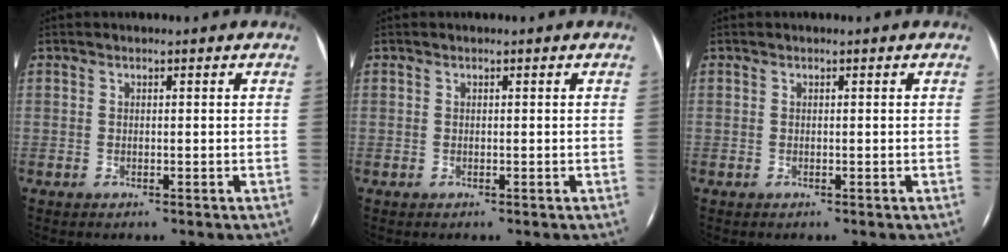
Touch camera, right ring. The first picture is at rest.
{"total": 0.0}
{"total": 0.0}